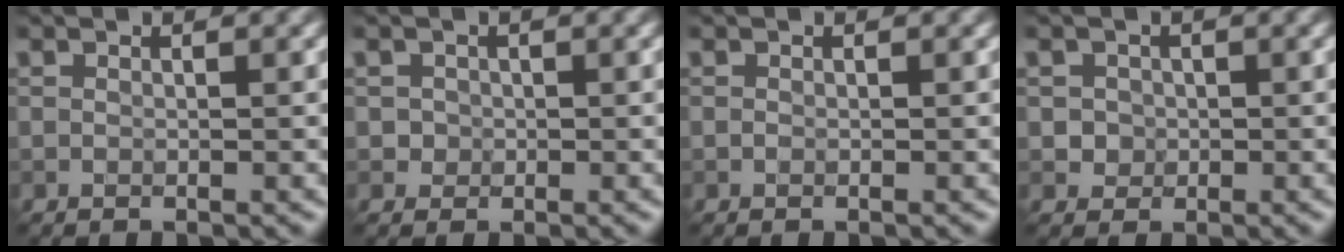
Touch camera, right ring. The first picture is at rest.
{"total": 1.0, "force": [0.0, 1.0, 0.1], "torque": [0.011, -0.002, 0.000]}
{"total": 0.0}
{"total": 1.3, "force": [0.0, 1.3, 0.3], "torque": [0.006, -0.003, 0.009]}